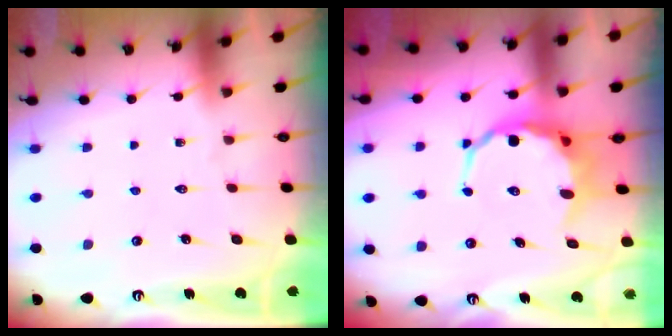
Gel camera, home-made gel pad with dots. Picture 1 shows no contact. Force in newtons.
{"total": 9.6, "press": 9.3, "slide": 2.4}